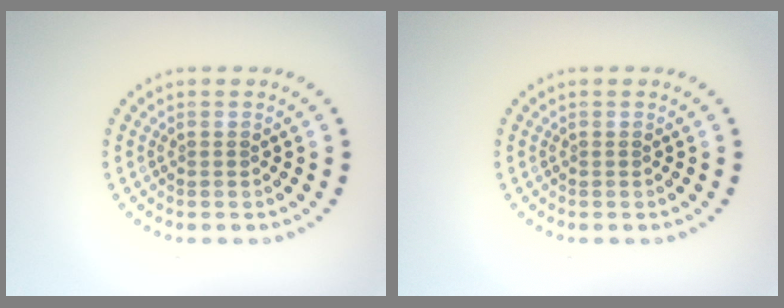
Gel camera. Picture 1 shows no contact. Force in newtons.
{"total": 0.0}